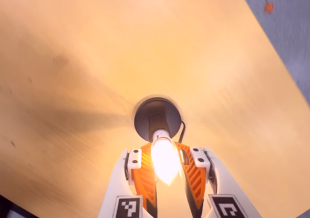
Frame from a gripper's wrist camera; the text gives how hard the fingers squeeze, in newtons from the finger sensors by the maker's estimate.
{"total": 14.1, "left": 12.6, "right": 15.7}